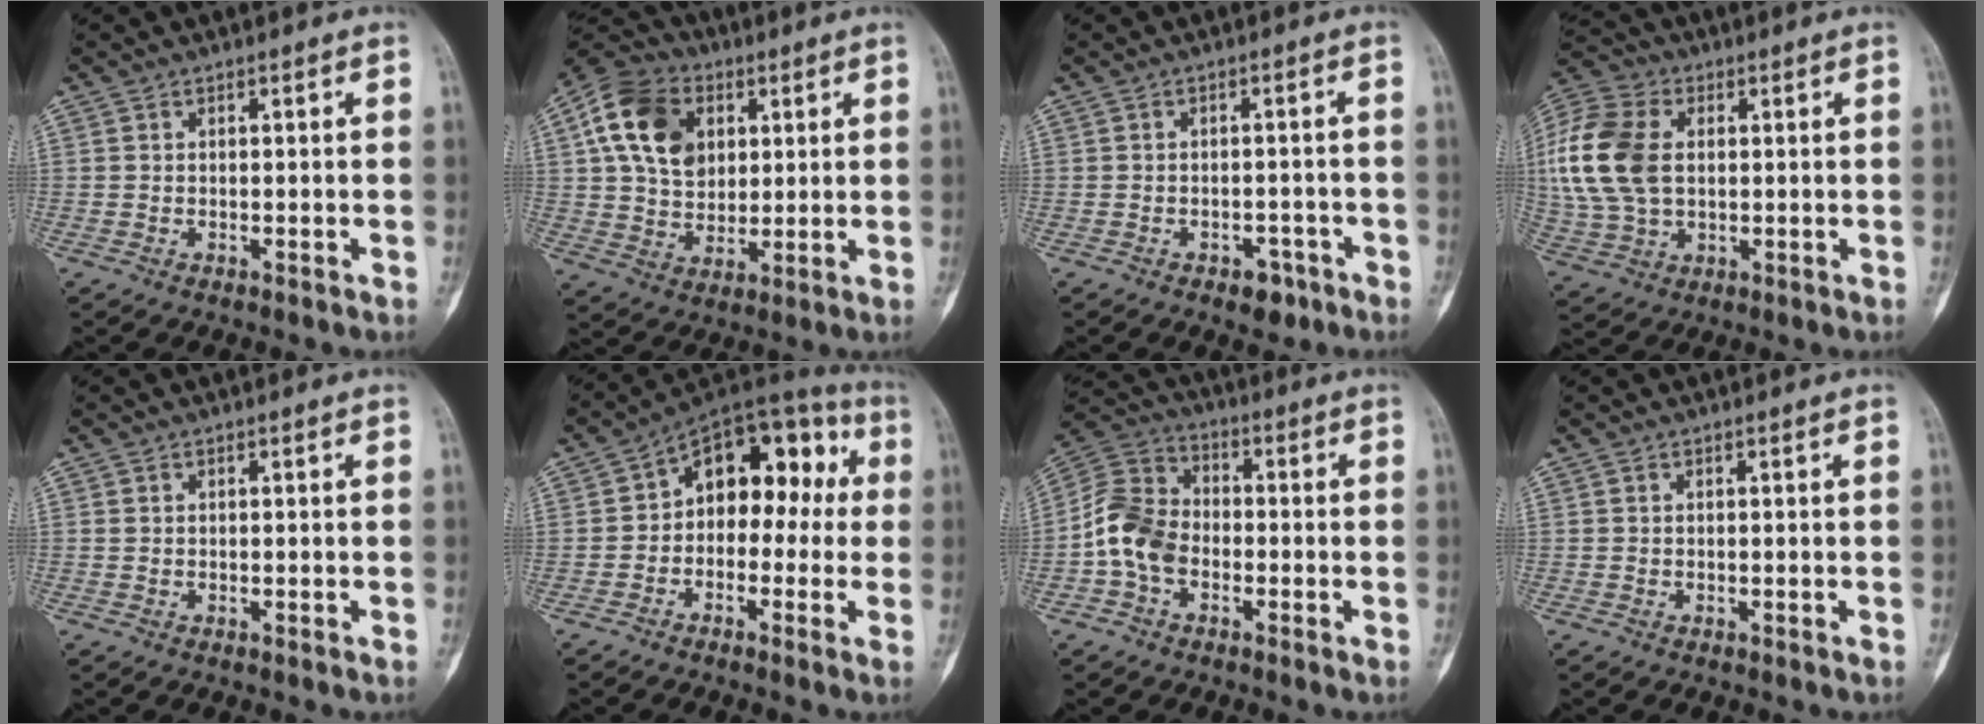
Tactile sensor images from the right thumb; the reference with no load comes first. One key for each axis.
{"total": 15.3, "fx": 4.5, "fy": 11.3, "fz": 9.4, "tx": -0.152, "ty": -0.001, "tz": 0.074}
{"total": 3.9, "fx": -2.4, "fy": 2.4, "fz": 2.1, "tx": -0.012, "ty": 0.018, "tz": -0.026}
{"total": 21.4, "fx": 3.2, "fy": 14.7, "fz": 15.2, "tx": -0.362, "ty": 0.012, "tz": 0.065}
{"total": 0.0}
{"total": 14.6, "fx": 0.9, "fy": 9.5, "fz": 11.1, "tx": -0.101, "ty": 0.051, "tz": -0.005}
{"total": 12.2, "fx": -2.9, "fy": 8.7, "fz": 8.0, "tx": -0.148, "ty": 0.033, "tz": -0.068}
{"total": 0.0}